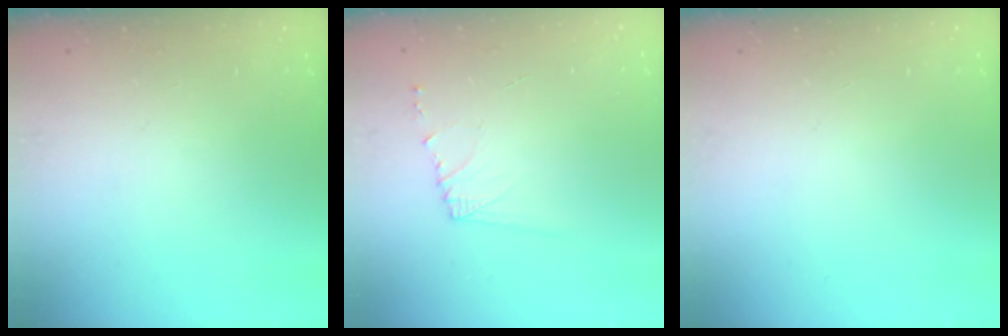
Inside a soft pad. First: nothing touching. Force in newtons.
{"total": 5.8, "press": 5.8, "slide": 0.6}
{"total": 0.0}